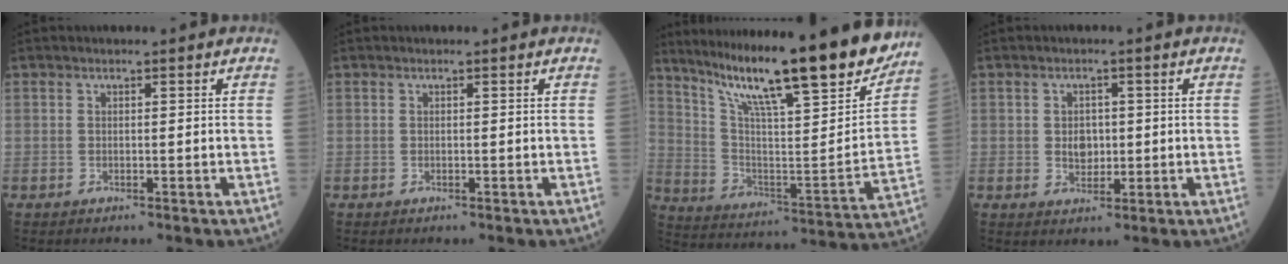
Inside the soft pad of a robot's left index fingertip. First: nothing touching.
{"total": 0.0}
{"total": 25.2, "force": [20.3, 1.3, 14.9], "torque": [-0.250, -0.039, 0.308]}
{"total": 2.9, "force": [0.0, 2.3, 1.8], "torque": [-0.027, 0.004, 0.005]}